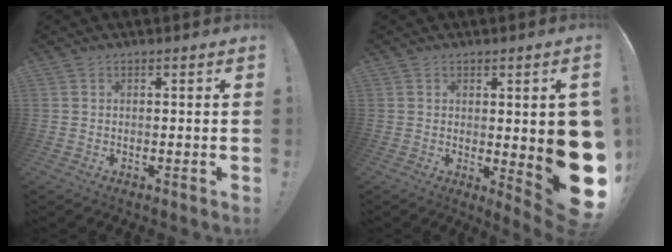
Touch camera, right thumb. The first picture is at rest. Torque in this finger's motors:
{"motor_torque": [0.26, 1.64, 2.19, -0.58, 0.09]}